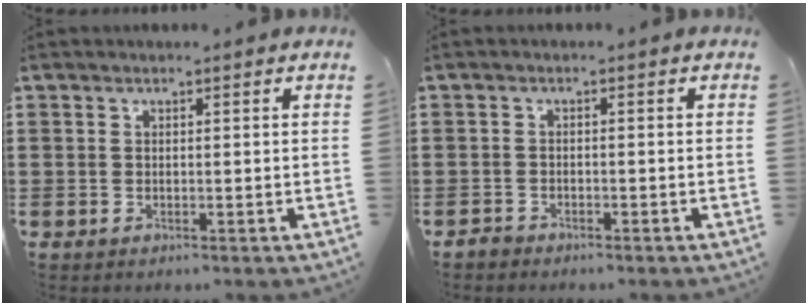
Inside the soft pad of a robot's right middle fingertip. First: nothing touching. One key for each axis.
{"total": 1.3, "fx": -1.2, "fy": 0.5, "fz": 0.2, "tx": -0.008, "ty": 0.000, "tz": -0.025}